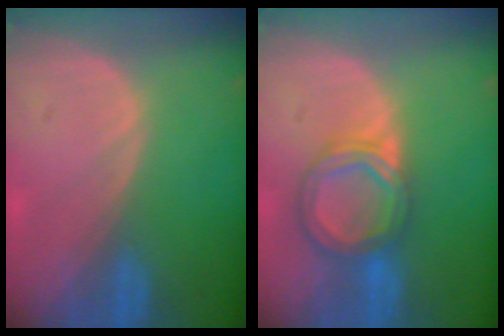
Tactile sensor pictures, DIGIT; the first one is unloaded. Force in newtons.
{"total": 6.6, "press": 6.0, "slide": 2.8}